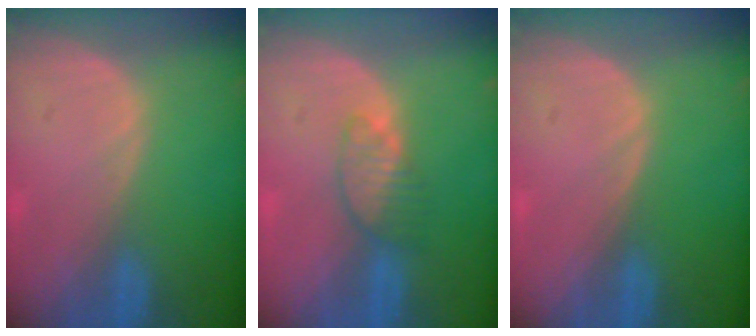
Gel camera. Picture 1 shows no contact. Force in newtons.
{"total": 3.4, "press": 3.4, "slide": 0.5}
{"total": 0.0}